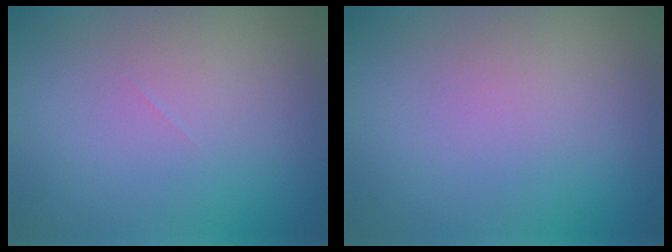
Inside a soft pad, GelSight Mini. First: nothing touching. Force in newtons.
{"total": 0.0}